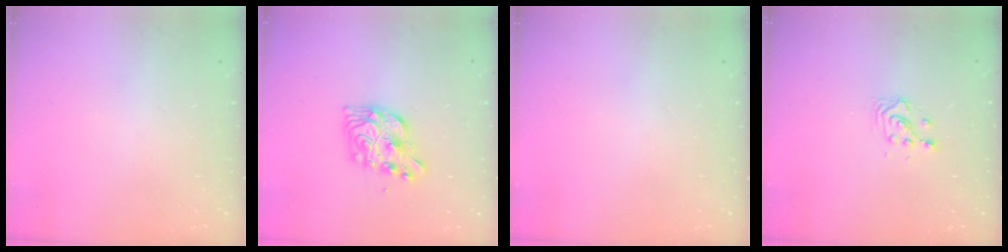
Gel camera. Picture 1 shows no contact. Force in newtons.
{"total": 10.5, "press": 10.5, "slide": 1.0}
{"total": 0.0}
{"total": 2.8, "press": 2.8, "slide": 0.2}